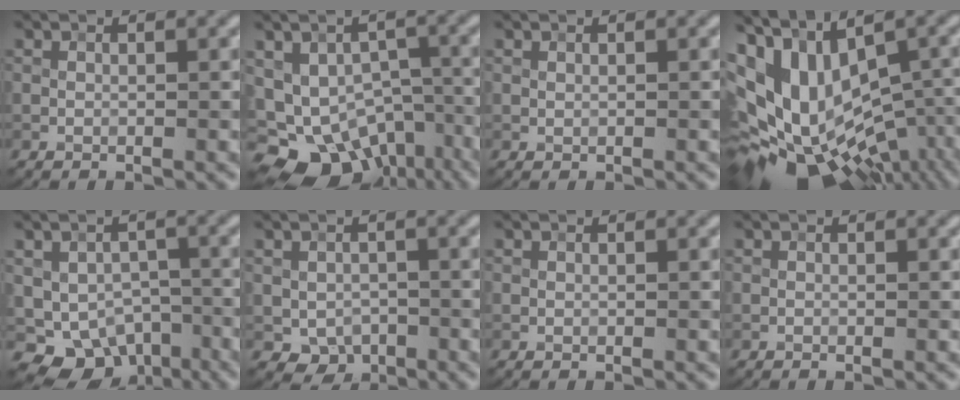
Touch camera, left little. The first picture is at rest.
{"total": 15.4, "force": [-9.1, 10.5, 6.5], "torque": [-0.100, -0.037, -0.104]}
{"total": 0.0}
{"total": 15.1, "force": [-1.2, 9.0, 12.1], "torque": [-0.220, -0.001, 0.014]}
{"total": 7.4, "force": [-4.1, 4.9, 3.7], "torque": [-0.052, -0.011, -0.060]}
{"total": 3.3, "force": [-1.1, 2.6, 1.7], "torque": [-0.023, -0.010, -0.014]}
{"total": 0.0}
{"total": 0.0}